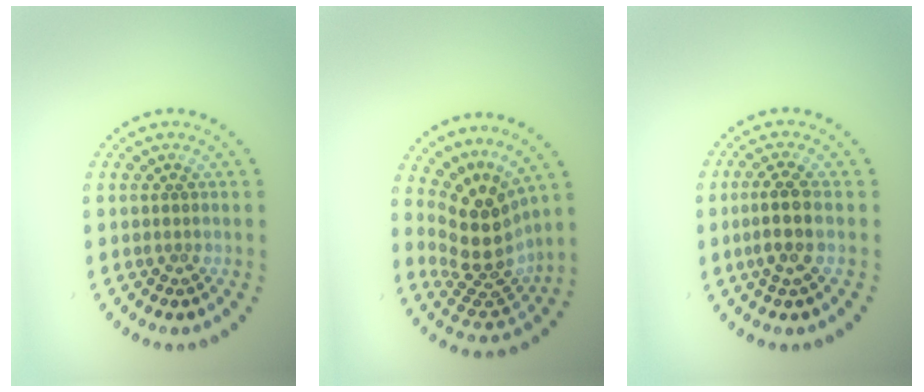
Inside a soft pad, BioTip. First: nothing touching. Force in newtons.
{"total": 5.2, "press": 3.8, "slide": 3.5}
{"total": 2.5, "press": 2.1, "slide": 1.3}